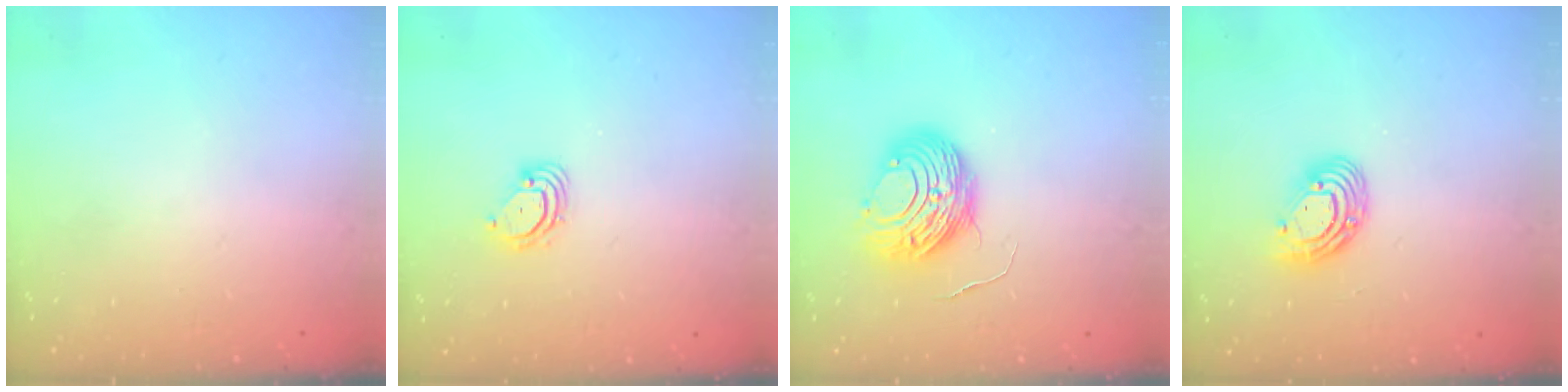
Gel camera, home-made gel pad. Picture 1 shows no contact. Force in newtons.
{"total": 4.3, "press": 4.3, "slide": 0.4}
{"total": 10.0, "press": 10.0, "slide": 0.9}
{"total": 9.5, "press": 9.4, "slide": 1.7}